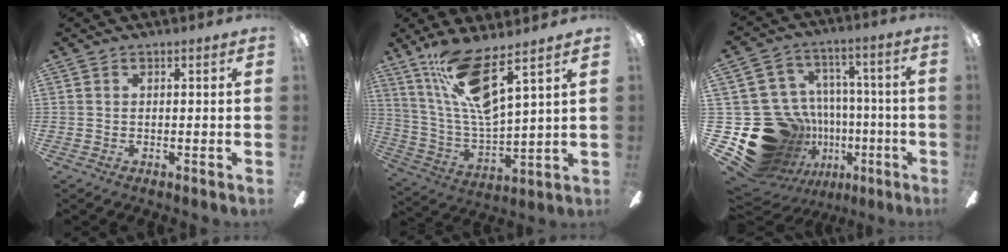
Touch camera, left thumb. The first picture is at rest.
{"total": 15.3, "force": [10.1, 3.0, 11.1], "torque": [-0.235, -0.049, 0.174]}
{"total": 25.8, "force": [-8.0, 21.8, 11.2], "torque": [-0.216, 0.018, -0.048]}